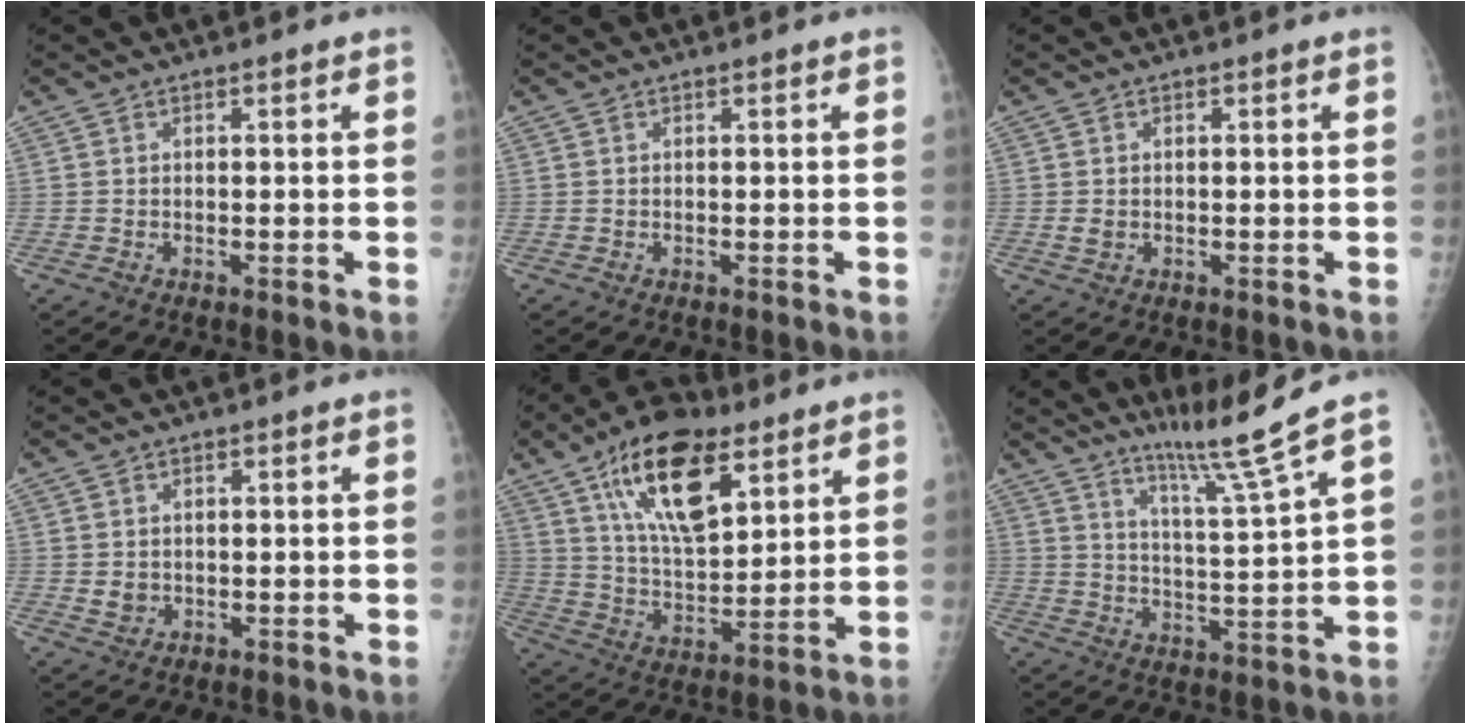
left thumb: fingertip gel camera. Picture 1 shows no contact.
{"total": 0.0}
{"total": 1.6, "force": [-0.1, 1.3, 1.0], "torque": [-0.014, 0.000, -0.001]}
{"total": 2.4, "force": [0.0, 2.2, 1.1], "torque": [-0.006, 0.000, 0.006]}
{"total": 19.0, "force": [9.7, 8.9, 13.7], "torque": [-0.201, -0.038, 0.171]}
{"total": 9.3, "force": [7.1, -2.2, 5.6], "torque": [-0.092, -0.066, 0.129]}